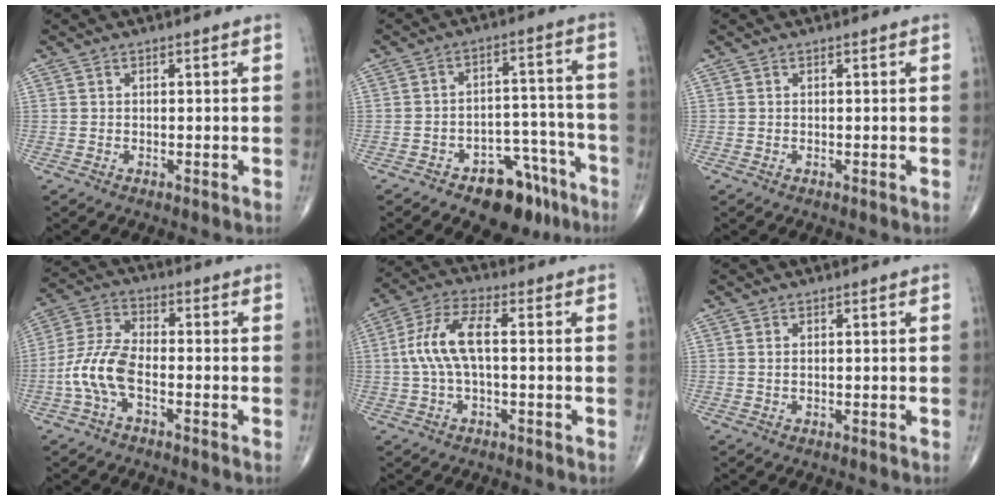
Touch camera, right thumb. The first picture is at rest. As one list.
[{"total": 11.7, "force": [-7.8, 6.3, 6.1], "torque": [-0.046, 0.074, -0.110]}, {"total": 0.0}, {"total": 8.8, "force": [-2.9, 4.0, 7.2], "torque": [-0.166, 0.028, -0.062]}, {"total": 9.2, "force": [0.2, 3.5, 8.5], "torque": [-0.195, 0.028, 0.002]}, {"total": 0.5, "force": [0.3, 0.1, 0.4], "torque": [-0.010, 0.001, 0.006]}]